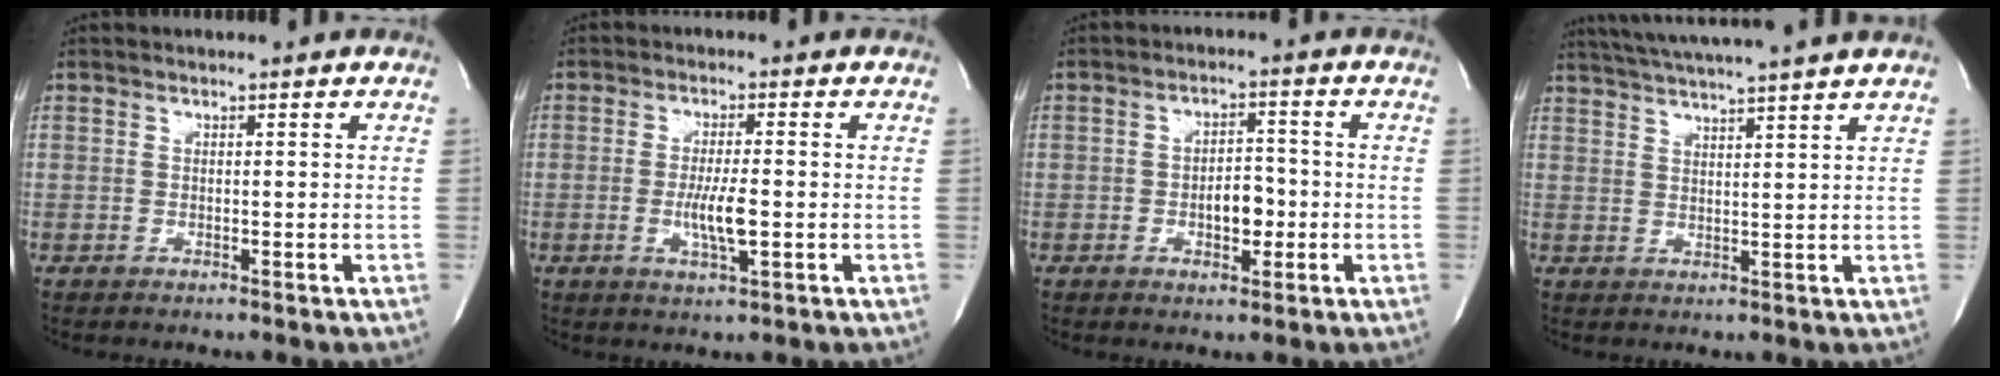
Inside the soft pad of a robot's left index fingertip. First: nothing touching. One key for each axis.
{"total": 5.2, "fx": -1.7, "fy": 0.5, "fz": 4.9, "tx": -0.097, "ty": -0.015, "tz": -0.027}
{"total": 4.7, "fx": -1.8, "fy": 2.2, "fz": 3.7, "tx": -0.055, "ty": 0.004, "tz": -0.026}
{"total": 12.3, "fx": 10.8, "fy": -1.4, "fz": 5.7, "tx": -0.105, "ty": 0.004, "tz": 0.150}